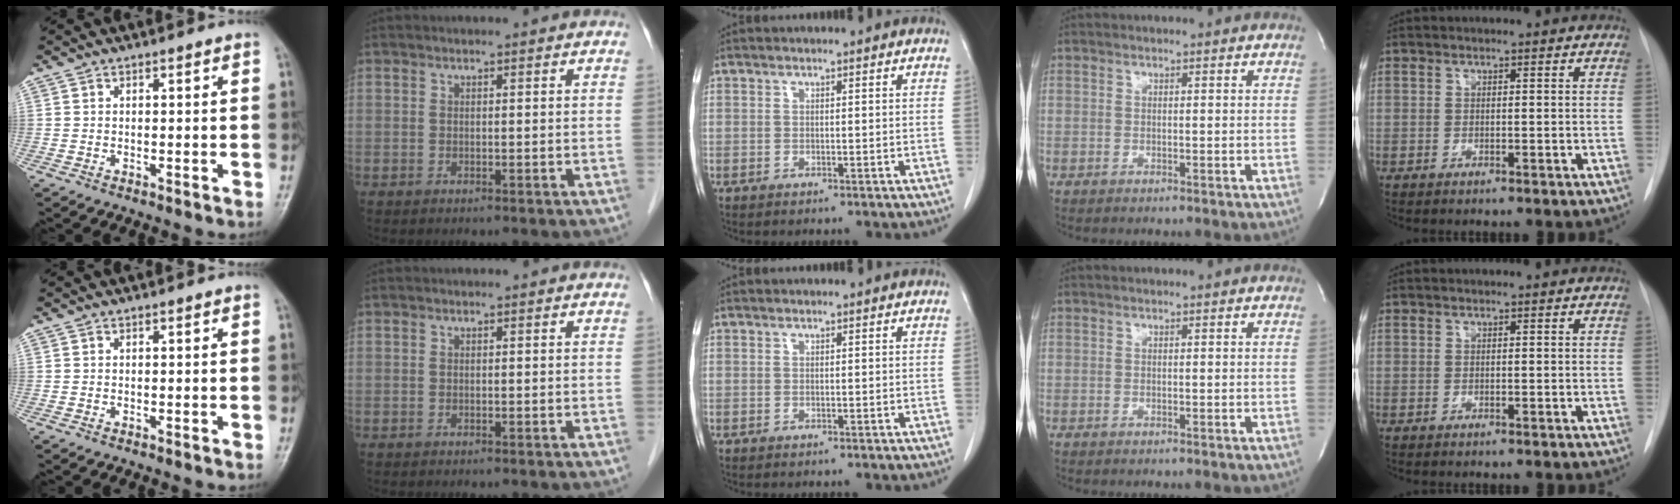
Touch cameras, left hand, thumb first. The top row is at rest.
{}